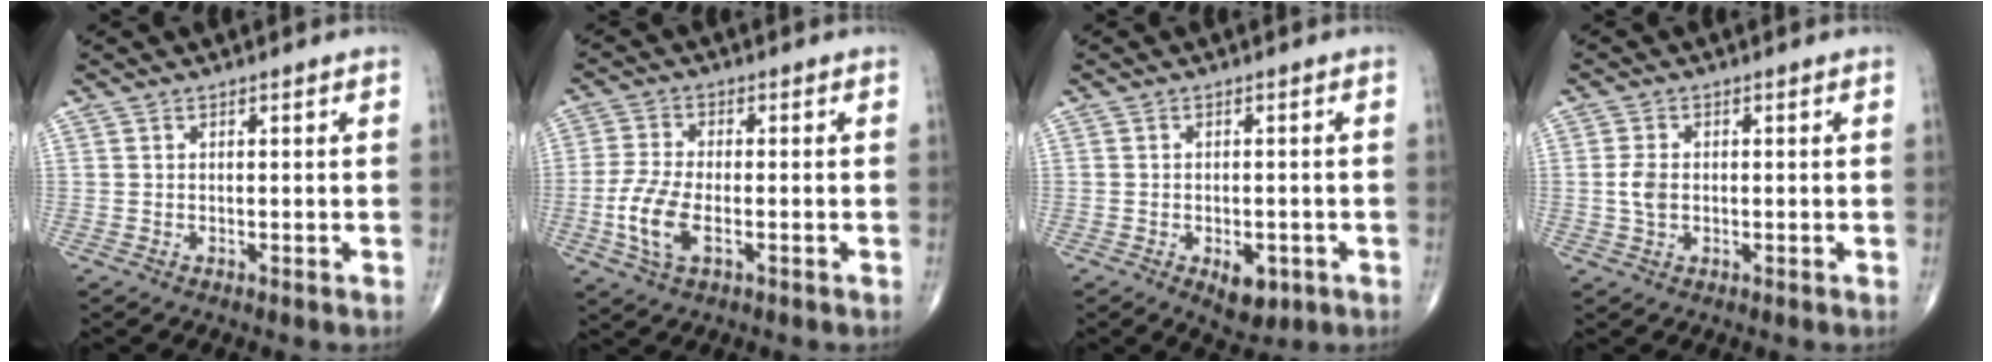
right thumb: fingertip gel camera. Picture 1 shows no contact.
{"total": 8.1, "force": [-2.2, 3.8, 6.8], "torque": [-0.161, 0.004, -0.043]}
{"total": 5.3, "force": [-2.1, 3.0, 3.8], "torque": [-0.041, 0.003, -0.019]}
{"total": 3.3, "force": [-0.2, 2.2, 2.4], "torque": [-0.052, 0.004, -0.004]}